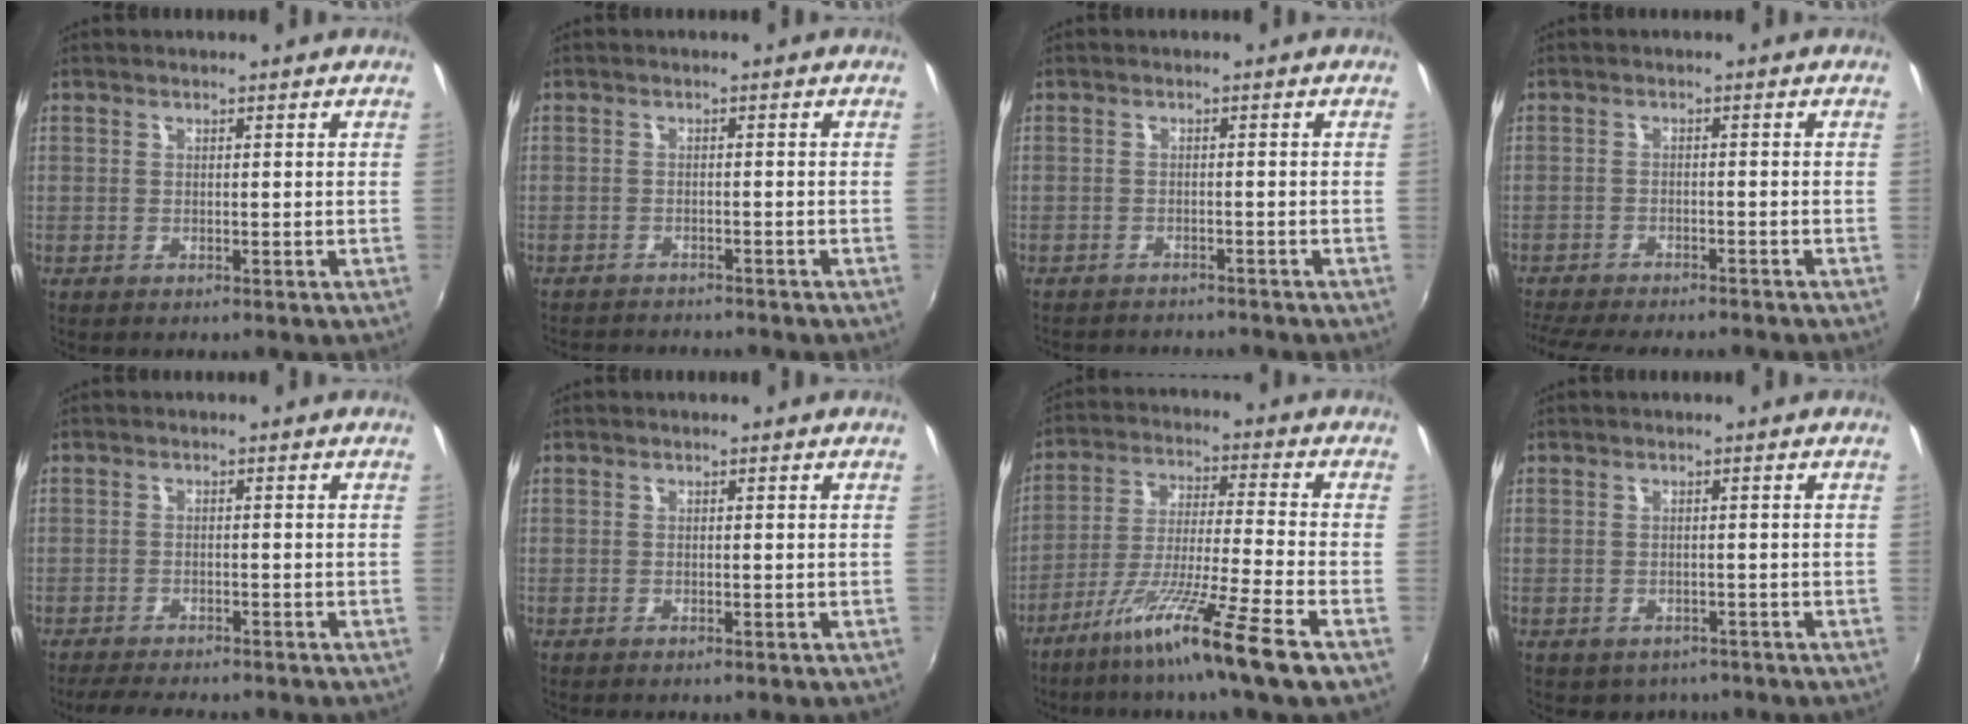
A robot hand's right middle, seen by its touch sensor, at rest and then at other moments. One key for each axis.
{"total": 6.1, "fx": -5.8, "fy": 1.0, "fz": 1.5, "tx": -0.045, "ty": -0.013, "tz": -0.089}
{"total": 6.2, "fx": -5.8, "fy": 1.4, "fz": 1.6, "tx": -0.045, "ty": -0.013, "tz": -0.085}
{"total": 12.4, "fx": -11.0, "fy": 2.4, "fz": 5.2, "tx": -0.121, "ty": -0.024, "tz": -0.169}
{"total": 6.4, "fx": -5.7, "fy": 1.3, "fz": 2.6, "tx": -0.067, "ty": -0.014, "tz": -0.090}
{"total": 0.0}
{"total": 14.2, "fx": -9.4, "fy": -1.8, "fz": 10.4, "tx": -0.199, "ty": -0.031, "tz": -0.162}
{"total": 2.9, "fx": -1.9, "fy": 2.1, "fz": 0.6, "tx": -0.018, "ty": -0.009, "tz": -0.022}